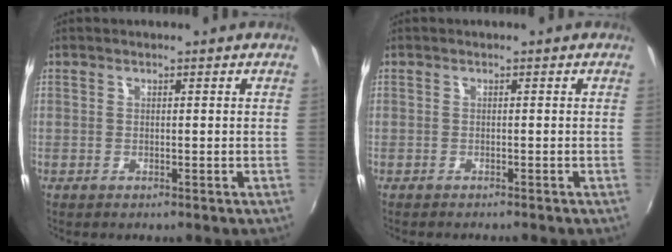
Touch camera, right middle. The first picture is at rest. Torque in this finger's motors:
{"motor_torque": [0.14, -0.97, 0.04, 0.03]}